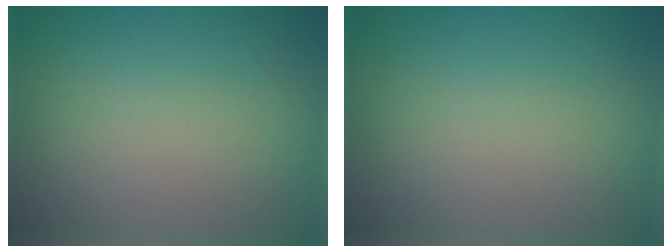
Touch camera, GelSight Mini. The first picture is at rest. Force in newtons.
{"total": 0.0}